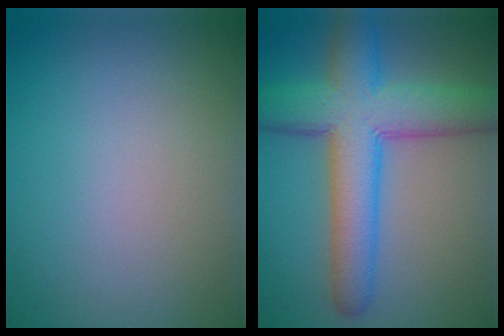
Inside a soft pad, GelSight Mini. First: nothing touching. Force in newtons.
{"total": 9.2, "press": 9.2, "slide": 0.3}